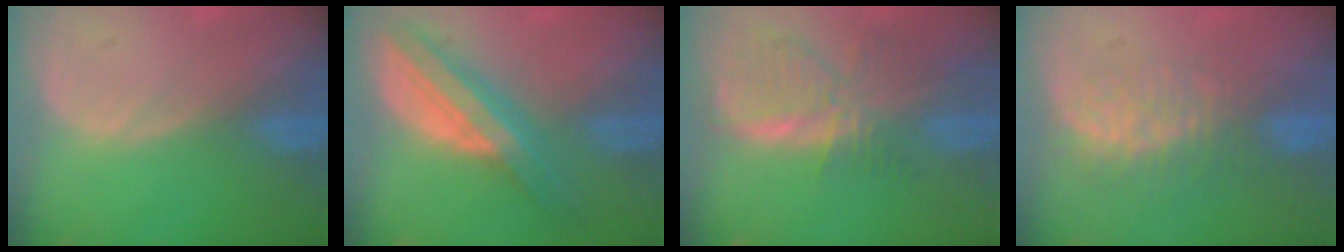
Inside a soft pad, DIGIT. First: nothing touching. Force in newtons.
{"total": 8.5, "press": 8.5, "slide": 0.5}
{"total": 8.3, "press": 7.3, "slide": 4.0}
{"total": 7.6, "press": 7.4, "slide": 1.9}